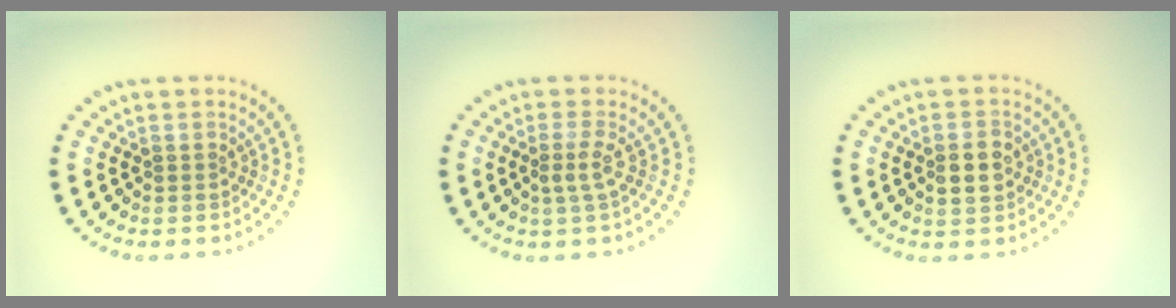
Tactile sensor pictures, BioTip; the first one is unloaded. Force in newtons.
{"total": 2.0, "press": 1.4, "slide": 1.4}
{"total": 2.7, "press": 2.7, "slide": 0.1}